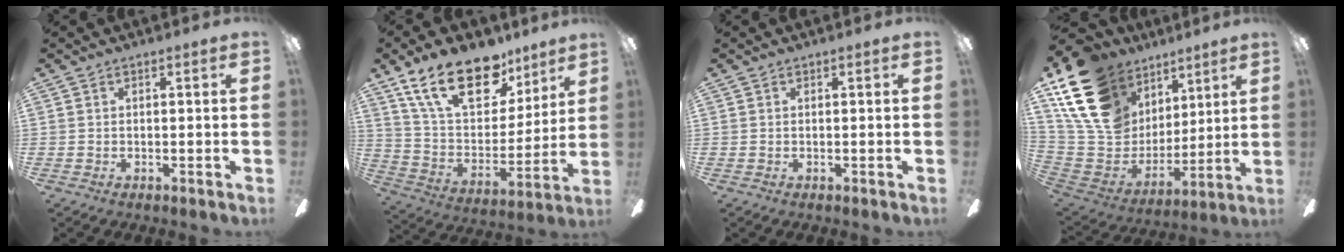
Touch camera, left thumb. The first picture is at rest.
{"total": 22.6, "force": [14.6, 11.4, 13.0], "torque": [-0.229, -0.078, 0.261]}
{"total": 0.0}
{"total": 22.3, "force": [11.8, 15.5, 10.9], "torque": [-0.224, -0.051, 0.237]}